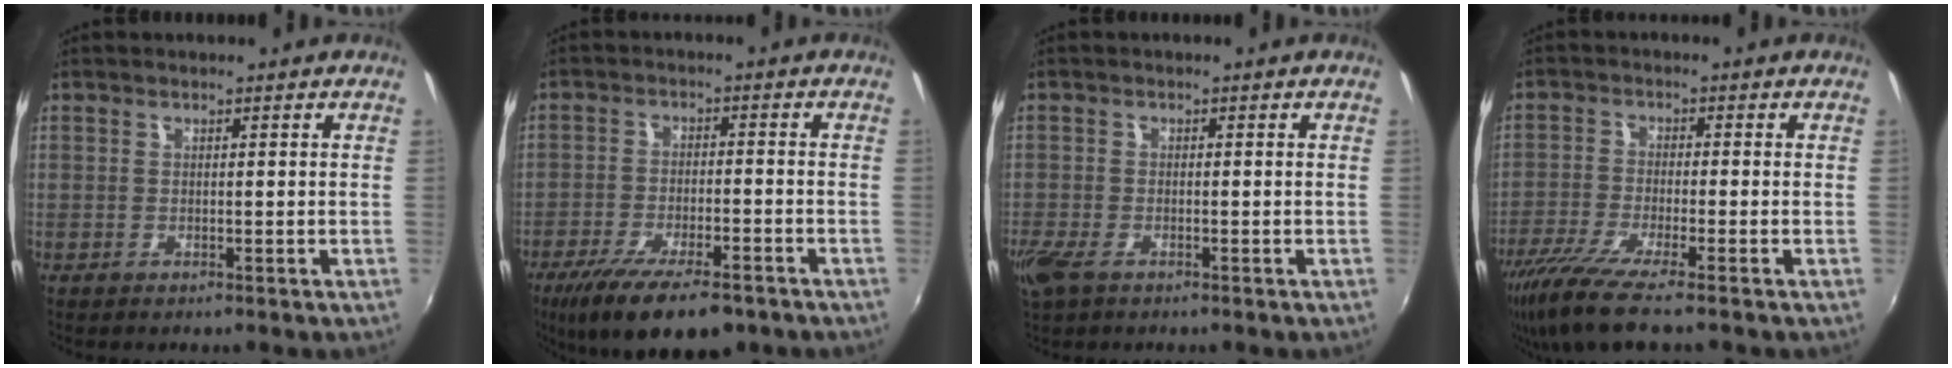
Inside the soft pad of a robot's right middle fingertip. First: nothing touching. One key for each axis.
{"total": 14.8, "fx": -10.4, "fy": 4.5, "fz": 9.5, "tx": -0.192, "ty": -0.039, "tz": -0.168}
{"total": 4.4, "fx": -2.8, "fy": 2.0, "fz": 2.8, "tx": -0.073, "ty": -0.013, "tz": -0.054}
{"total": 9.0, "fx": -6.9, "fy": 0.1, "fz": 5.8, "tx": -0.134, "ty": -0.035, "tz": -0.128}